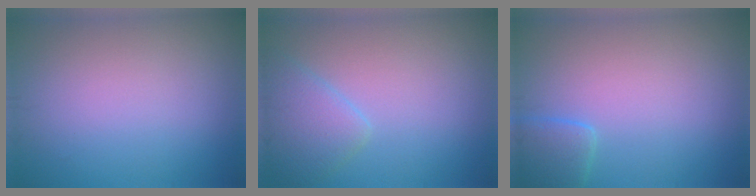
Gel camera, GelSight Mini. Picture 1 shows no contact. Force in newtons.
{"total": 3.0, "press": 3.0, "slide": 0.2}
{"total": 2.4, "press": 2.4, "slide": 0.1}